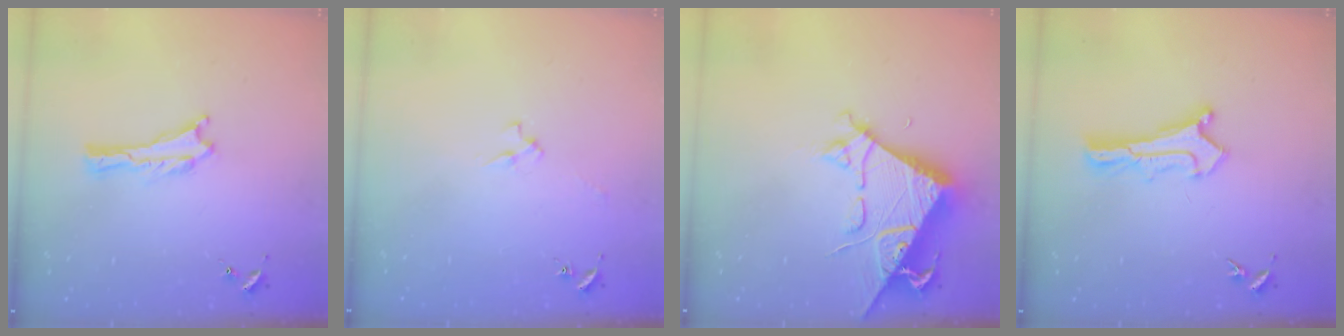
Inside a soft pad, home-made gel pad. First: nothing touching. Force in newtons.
{"total": 2.4, "press": 2.4, "slide": 0.3}
{"total": 8.5, "press": 8.4, "slide": 0.9}
{"total": 1.1, "press": 1.1, "slide": 0.1}